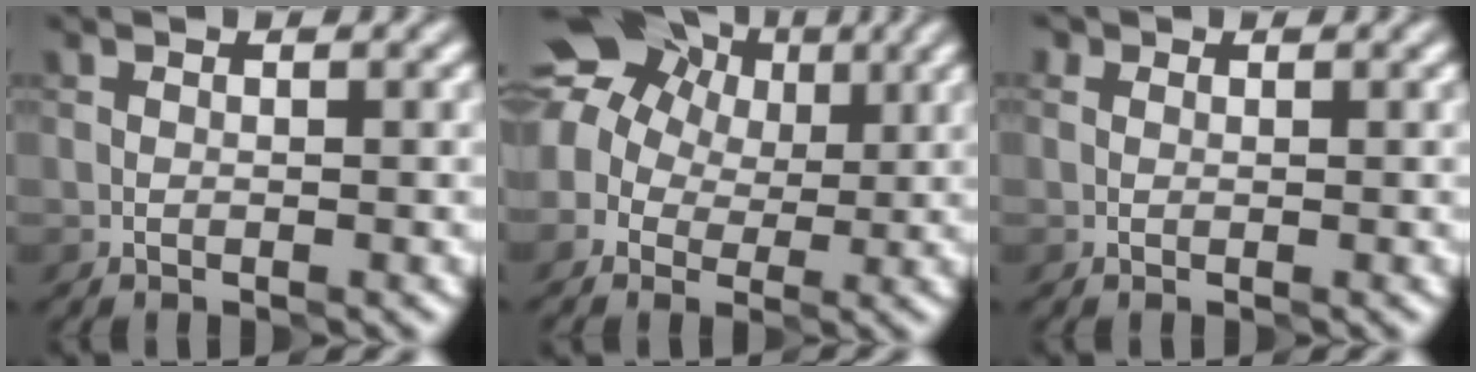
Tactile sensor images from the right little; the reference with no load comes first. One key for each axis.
{"total": 11.4, "fx": 4.0, "fy": 9.2, "fz": 5.5, "tx": -0.118, "ty": 0.046, "tz": 0.043}
{"total": 1.4, "fx": 0.7, "fy": 1.0, "fz": 0.7, "tx": -0.006, "ty": 0.001, "tz": -0.014}